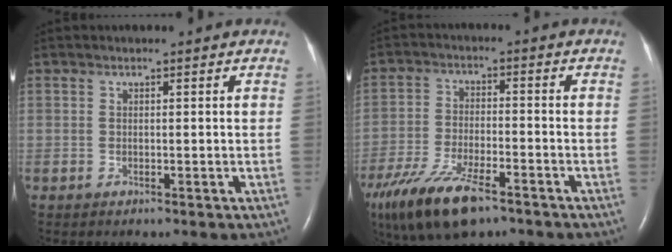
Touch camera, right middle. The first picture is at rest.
{"total": 15.0, "force": [-10.2, 4.8, 9.9], "torque": [-0.225, -0.034, -0.183]}